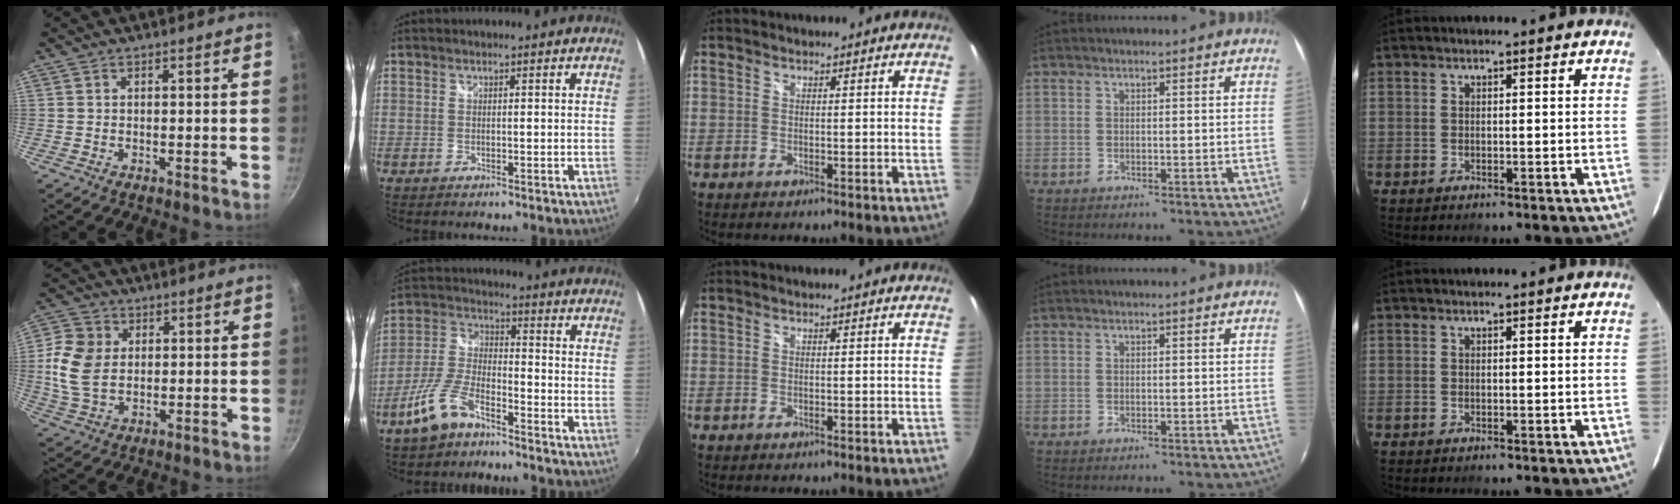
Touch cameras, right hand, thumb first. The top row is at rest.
{"thumb": {"total": 10.3, "force": [1.0, 7.6, 6.8], "torque": [-0.124, -0.002, 0.014]}, "index": {"total": 9.4, "force": [-6.4, 3.7, 5.8], "torque": [-0.133, 0.003, -0.123]}}